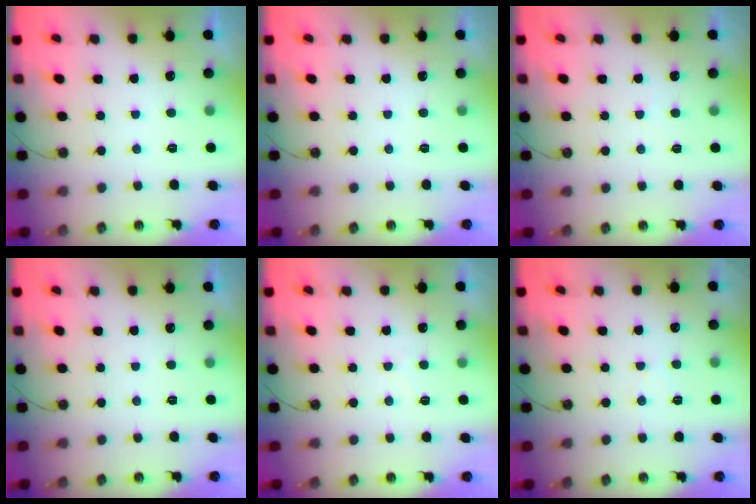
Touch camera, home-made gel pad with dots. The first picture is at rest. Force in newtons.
{"total": 1.0, "press": 0.4, "slide": 1.0}
{"total": 3.4, "press": 3.3, "slide": 0.5}
{"total": 0.0}
{"total": 2.7, "press": 2.7, "slide": 0.3}
{"total": 4.4, "press": 4.4, "slide": 0.7}